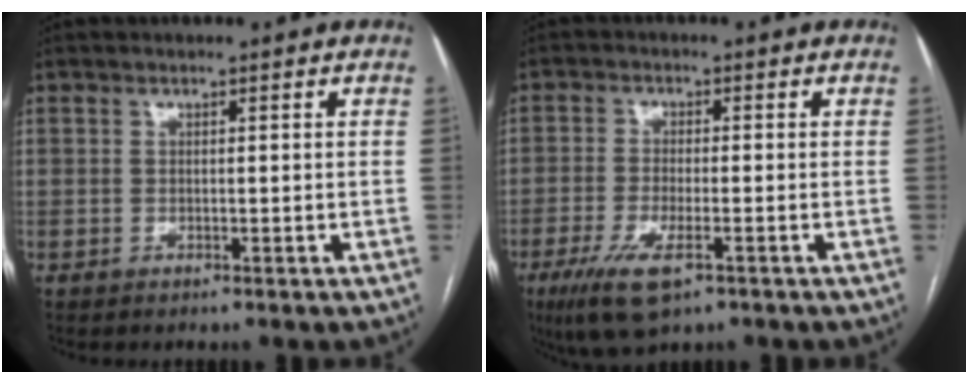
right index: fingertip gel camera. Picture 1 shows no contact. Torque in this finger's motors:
{"motor_torque": [0.79, -0.18, 0.22, 0.12]}